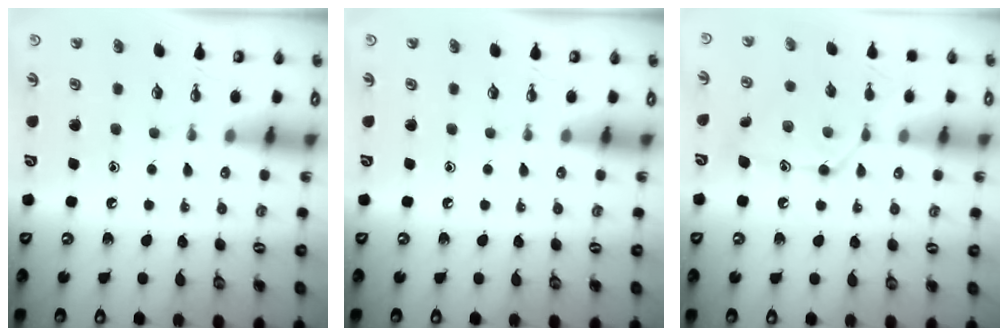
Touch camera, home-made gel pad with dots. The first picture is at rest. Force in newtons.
{"total": 0.0}
{"total": 12.4, "press": 12.4, "slide": 0.4}